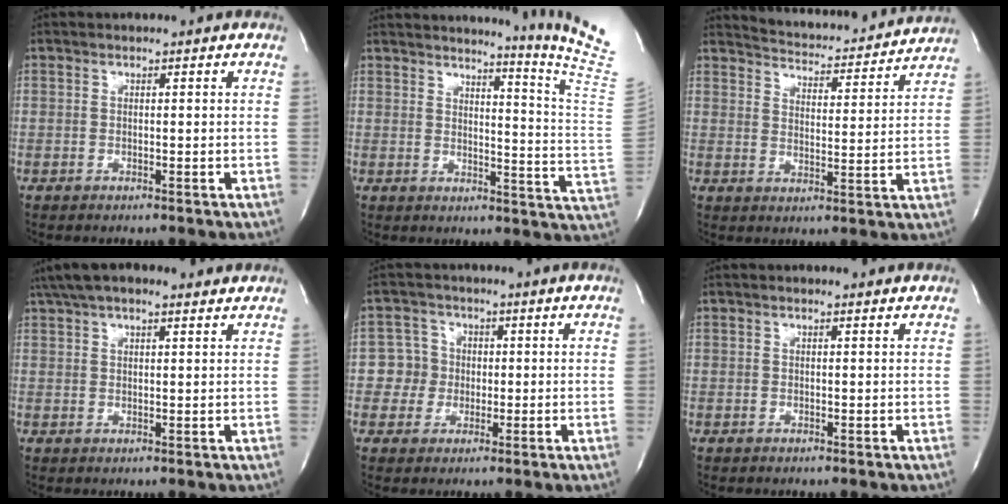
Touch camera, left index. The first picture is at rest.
{"total": 15.6, "force": [13.8, -4.5, 5.7], "torque": [-0.095, -0.132, 0.157]}
{"total": 13.8, "force": [13.4, 1.6, 2.7], "torque": [-0.041, -0.012, 0.172]}
{"total": 10.7, "force": [8.6, 2.8, 5.8], "torque": [-0.104, 0.041, 0.131]}
{"total": 4.3, "force": [-0.2, 4.3, 0.0], "torque": [0.005, 0.011, -0.002]}
{"total": 0.6, "force": [0.6, 0.0, 0.1], "torque": [-0.012, -0.004, 0.004]}